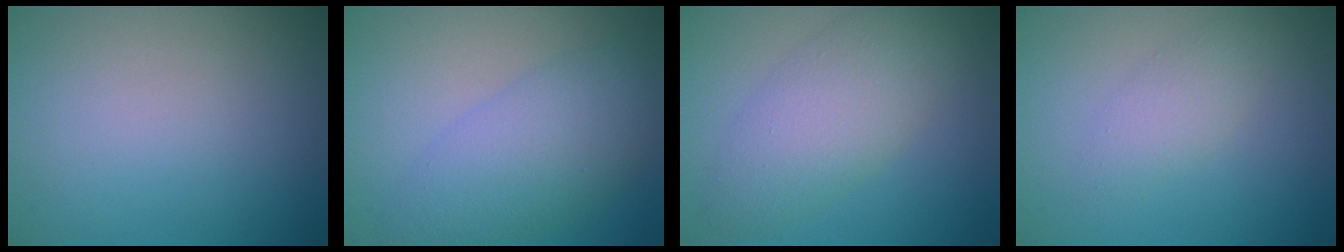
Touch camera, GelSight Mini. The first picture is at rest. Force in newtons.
{"total": 5.9, "press": 5.9, "slide": 0.1}
{"total": 5.5, "press": 5.5, "slide": 0.3}
{"total": 2.0, "press": 2.0, "slide": 0.0}